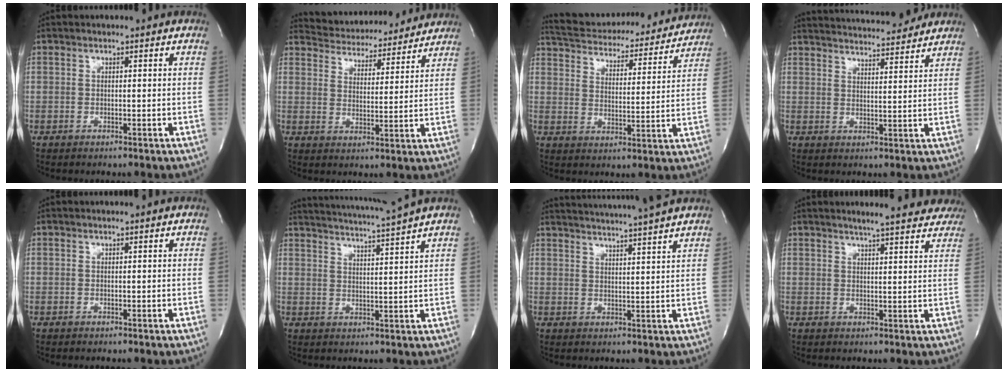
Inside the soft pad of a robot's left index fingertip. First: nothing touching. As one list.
[{"total": 14.3, "force": [13.7, 3.3, 2.6], "torque": [-0.034, 0.011, 0.188]}, {"total": 21.5, "force": [20.2, 4.3, 6.0], "torque": [-0.102, -0.004, 0.273]}, {"total": 15.7, "force": [14.7, 1.6, 5.1], "torque": [-0.083, 0.015, 0.203]}, {"total": 0.0}, {"total": 10.7, "force": [9.8, -2.4, 3.7], "torque": [-0.071, -0.023, 0.142]}, {"total": 13.9, "force": [12.7, -1.3, 5.4], "torque": [-0.097, -0.009, 0.170]}, {"total": 13.6, "force": [12.3, 2.2, 5.4], "torque": [-0.057, 0.002, 0.138]}]